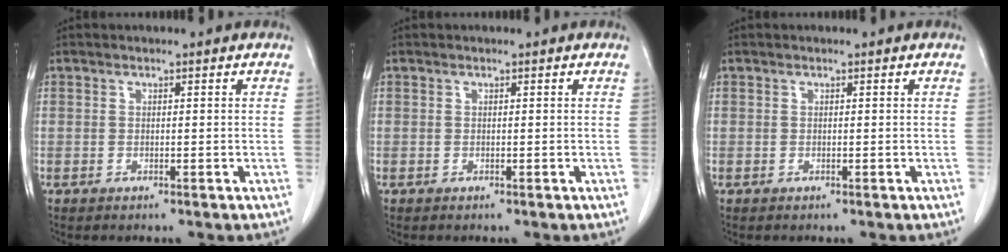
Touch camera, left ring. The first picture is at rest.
{"total": 0.0}
{"total": 0.0}